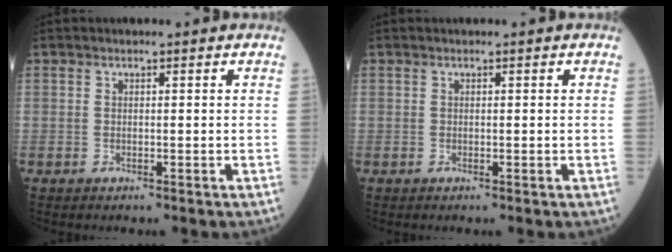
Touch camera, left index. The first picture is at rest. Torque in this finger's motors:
{"motor_torque": [0.23, -0.27, 0.02, 0.00]}